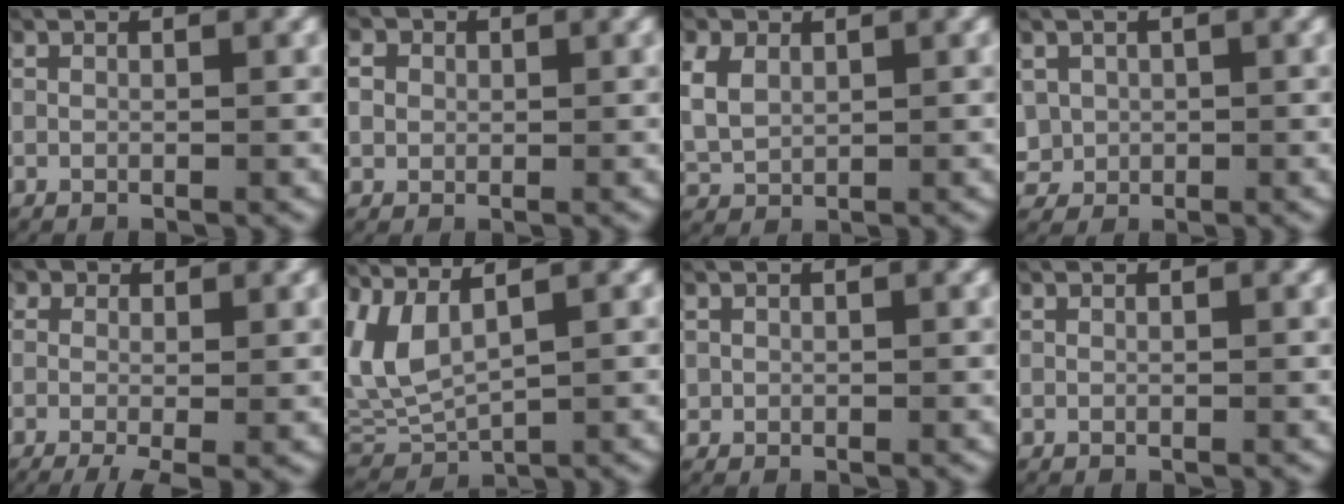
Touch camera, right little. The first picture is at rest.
{"total": 3.2, "force": [0.5, 2.9, 1.1], "torque": [-0.040, 0.005, 0.001]}
{"total": 5.3, "force": [1.0, 4.5, 2.6], "torque": [-0.079, -0.008, 0.024]}
{"total": 4.4, "force": [-0.2, 4.1, 1.6], "torque": [-0.058, -0.009, -0.003]}
{"total": 3.2, "force": [-1.2, 1.9, 2.3], "torque": [-0.049, -0.016, -0.016]}
{"total": 7.5, "force": [1.6, 5.5, 4.8], "torque": [-0.147, -0.011, 0.039]}
{"total": 0.9, "force": [0.0, 0.9, -0.1], "torque": [-0.008, 0.002, -0.001]}
{"total": 0.0}